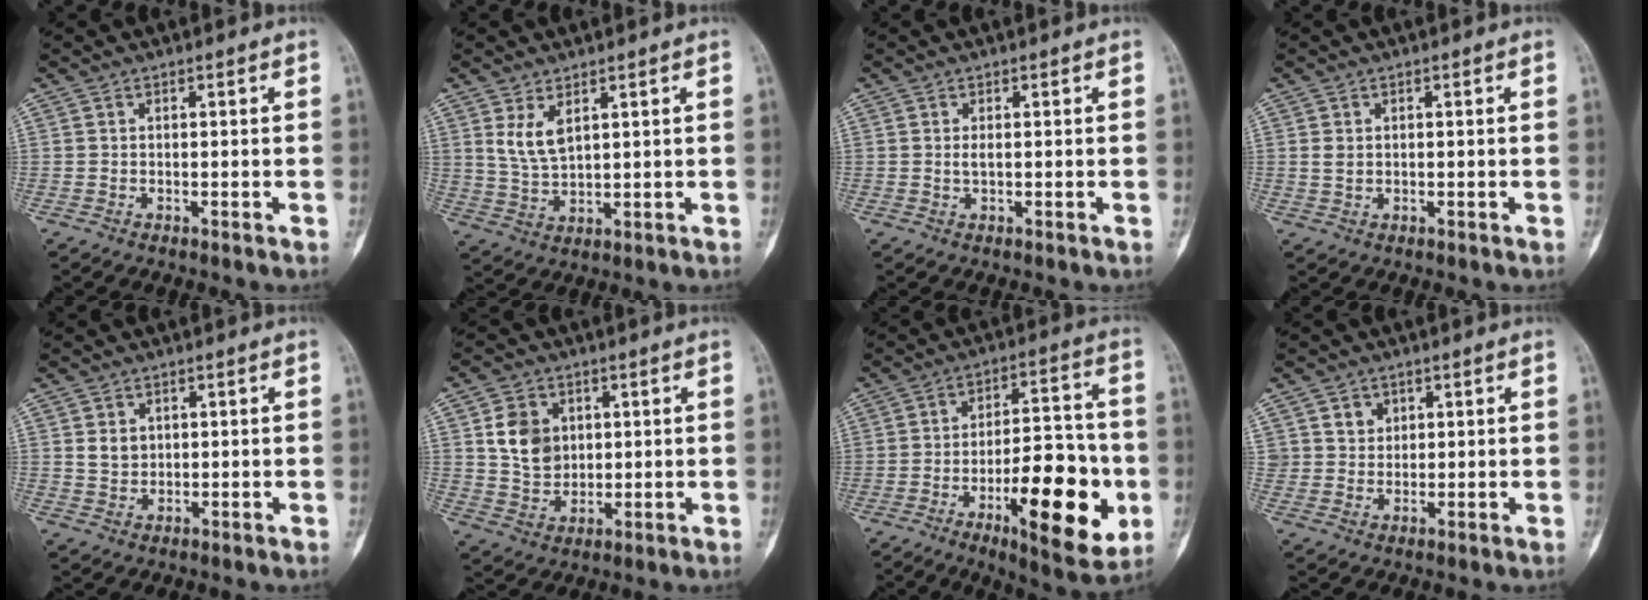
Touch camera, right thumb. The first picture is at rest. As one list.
[{"total": 5.6, "force": [2.7, 2.5, 4.2], "torque": [-0.080, -0.019, 0.064]}, {"total": 1.0, "force": [0.1, 0.3, 0.9], "torque": [-0.021, -0.002, 0.003]}, {"total": 1.8, "force": [0.5, 1.4, 1.2], "torque": [-0.021, 0.000, 0.015]}, {"total": 3.1, "force": [0.9, 2.6, 1.5], "torque": [-0.012, -0.006, 0.020]}, {"total": 8.8, "force": [2.3, 7.1, 4.7], "torque": [-0.056, -0.015, 0.050]}, {"total": 20.7, "force": [-6.3, 7.4, 18.2], "torque": [-0.239, 0.021, -0.086]}, {"total": 3.7, "force": [1.7, 3.2, 0.9], "torque": [0.004, -0.010, 0.031]}]